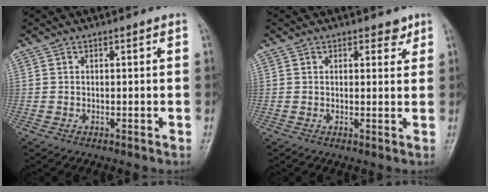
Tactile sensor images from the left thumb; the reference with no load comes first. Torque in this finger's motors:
{"motor_torque": [-0.15, -0.03, -0.29, 0.07, 0.05]}